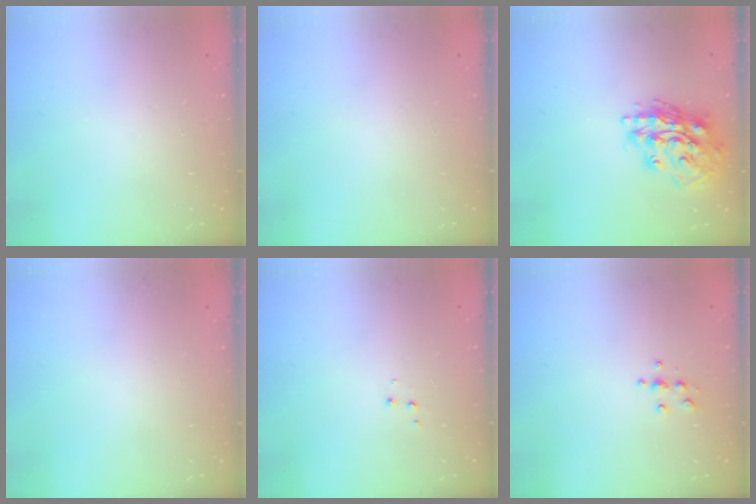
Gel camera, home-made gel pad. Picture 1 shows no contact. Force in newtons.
{"total": 0.0}
{"total": 17.4, "press": 17.1, "slide": 2.7}
{"total": 0.0}
{"total": 3.4, "press": 3.3, "slide": 0.6}
{"total": 3.9, "press": 3.9, "slide": 0.5}